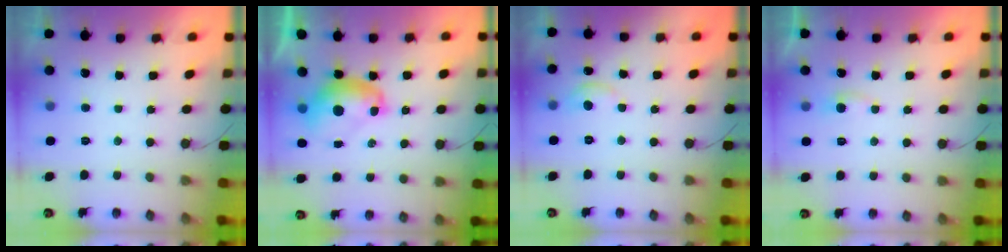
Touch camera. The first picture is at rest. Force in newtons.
{"total": 9.1, "press": 9.0, "slide": 1.0}
{"total": 6.3, "press": 6.2, "slide": 0.9}
{"total": 3.1, "press": 3.0, "slide": 0.4}